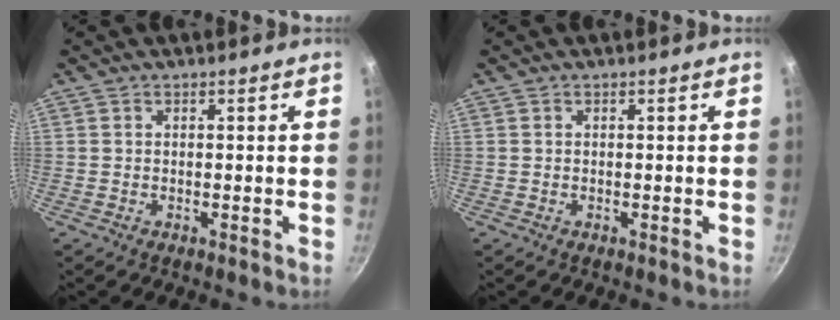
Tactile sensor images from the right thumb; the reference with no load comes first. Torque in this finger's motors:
{"motor_torque": [0.00, 0.00, 0.14, 0.12, 0.04]}